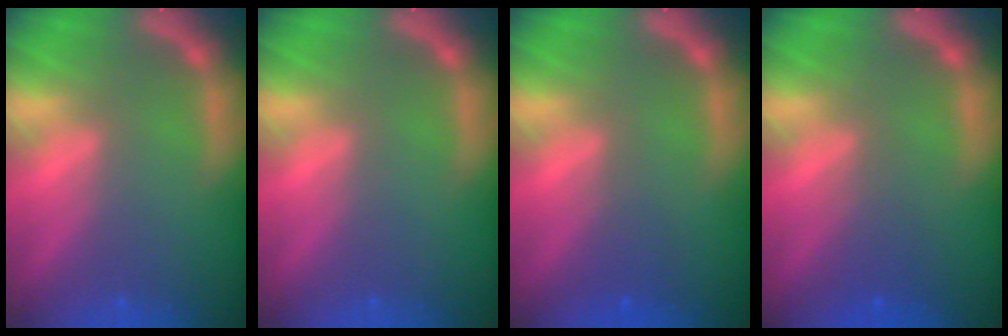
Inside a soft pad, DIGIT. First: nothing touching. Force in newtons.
{"total": 0.0}
{"total": 1.5}
{"total": 2.0}